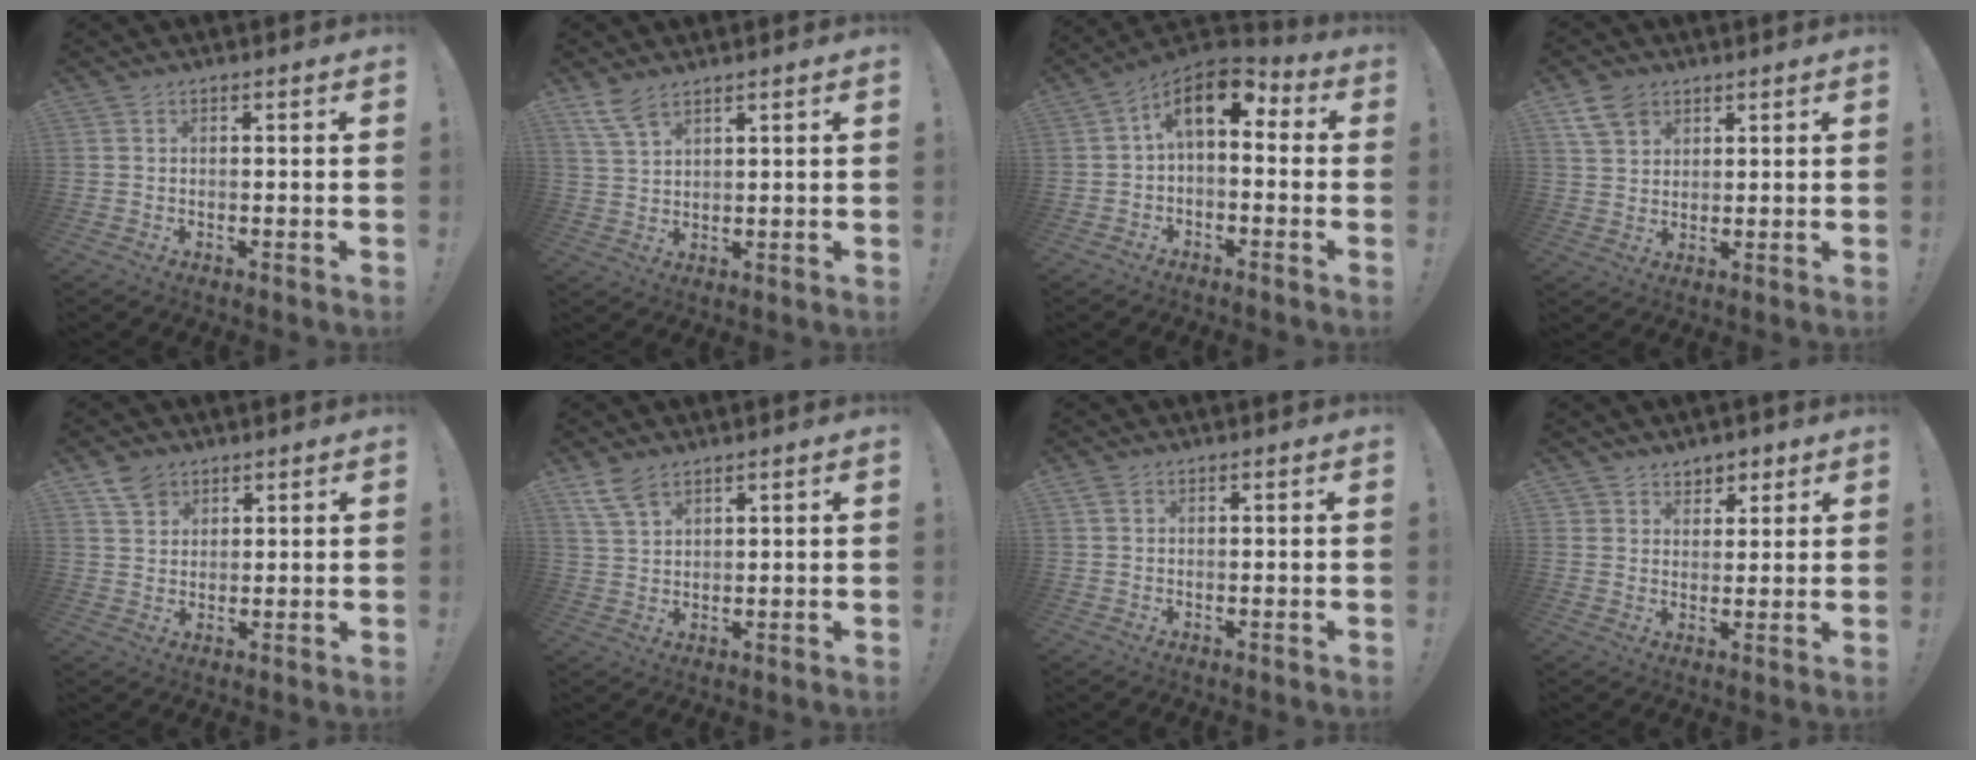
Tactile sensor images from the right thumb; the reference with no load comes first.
{"total": 6.0, "force": [4.6, 1.9, 3.4], "torque": [-0.074, -0.018, 0.089]}
{"total": 10.2, "force": [2.9, 5.2, 8.4], "torque": [-0.141, -0.005, 0.057]}
{"total": 7.4, "force": [4.6, 5.0, 3.0], "torque": [-0.055, -0.013, 0.091]}
{"total": 5.6, "force": [4.0, 3.7, 1.0], "torque": [-0.013, -0.020, 0.076]}
{"total": 6.4, "force": [4.7, 2.8, 3.4], "torque": [-0.074, -0.016, 0.093]}
{"total": 1.3, "force": [0.8, 0.8, 0.6], "torque": [-0.009, 0.000, 0.014]}
{"total": 5.6, "force": [4.0, 4.0, 0.0], "torque": [0.004, -0.030, 0.077]}